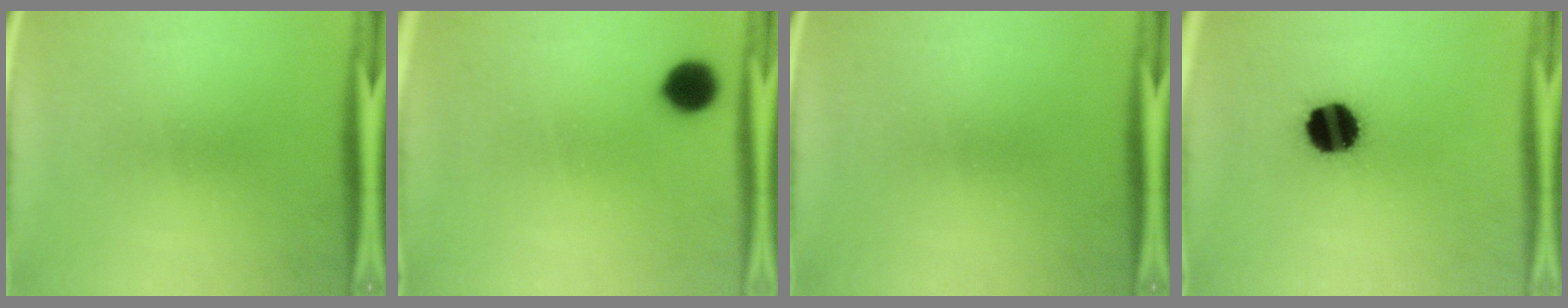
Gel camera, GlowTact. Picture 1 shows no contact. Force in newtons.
{"total": 6.7}
{"total": 0.0}
{"total": 13.3}